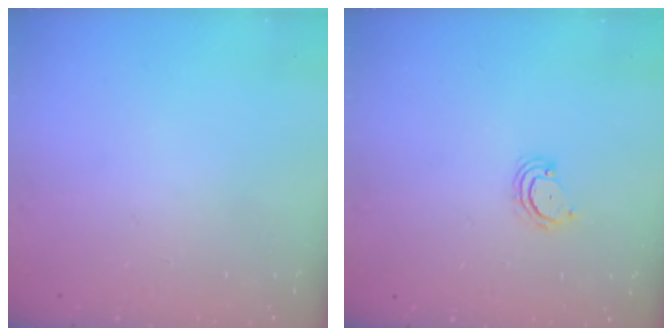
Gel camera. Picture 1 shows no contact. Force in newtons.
{"total": 3.6, "press": 3.6, "slide": 0.4}